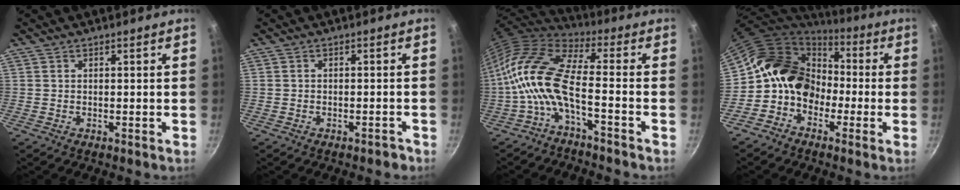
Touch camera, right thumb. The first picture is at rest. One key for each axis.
{"total": 1.5, "fx": -1.2, "fy": 0.7, "fz": 0.6, "tx": -0.001, "ty": 0.022, "tz": -0.004}
{"total": 14.4, "fx": -3.6, "fy": 5.5, "fz": 12.7, "tx": -0.267, "ty": 0.040, "tz": -0.082}
{"total": 14.0, "fx": -1.1, "fy": 11.7, "fz": 7.6, "tx": -0.087, "ty": 0.044, "tz": -0.037}